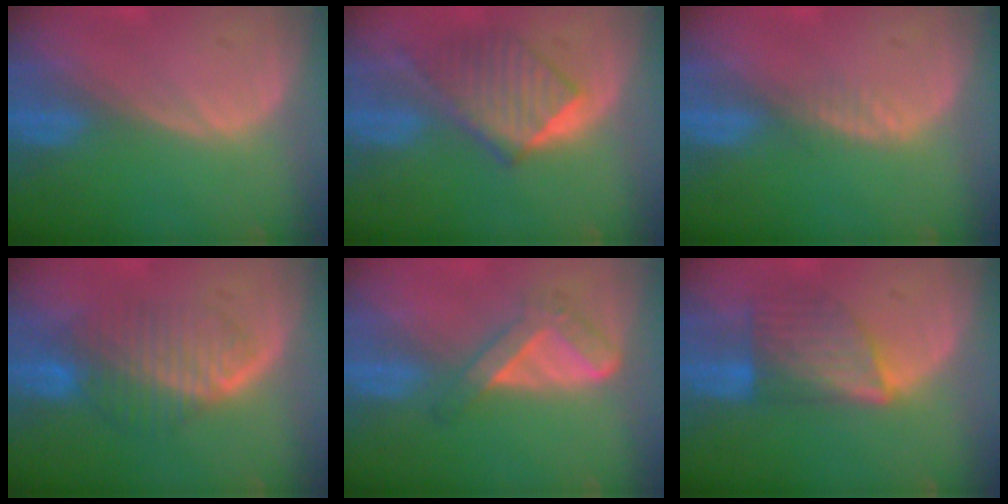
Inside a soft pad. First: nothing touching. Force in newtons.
{"total": 6.7, "press": 6.6, "slide": 0.6}
{"total": 1.4, "press": 1.3, "slide": 0.2}
{"total": 7.4, "press": 6.8, "slide": 3.0}
{"total": 5.6, "press": 4.7, "slide": 3.0}
{"total": 6.7, "press": 6.6, "slide": 1.3}